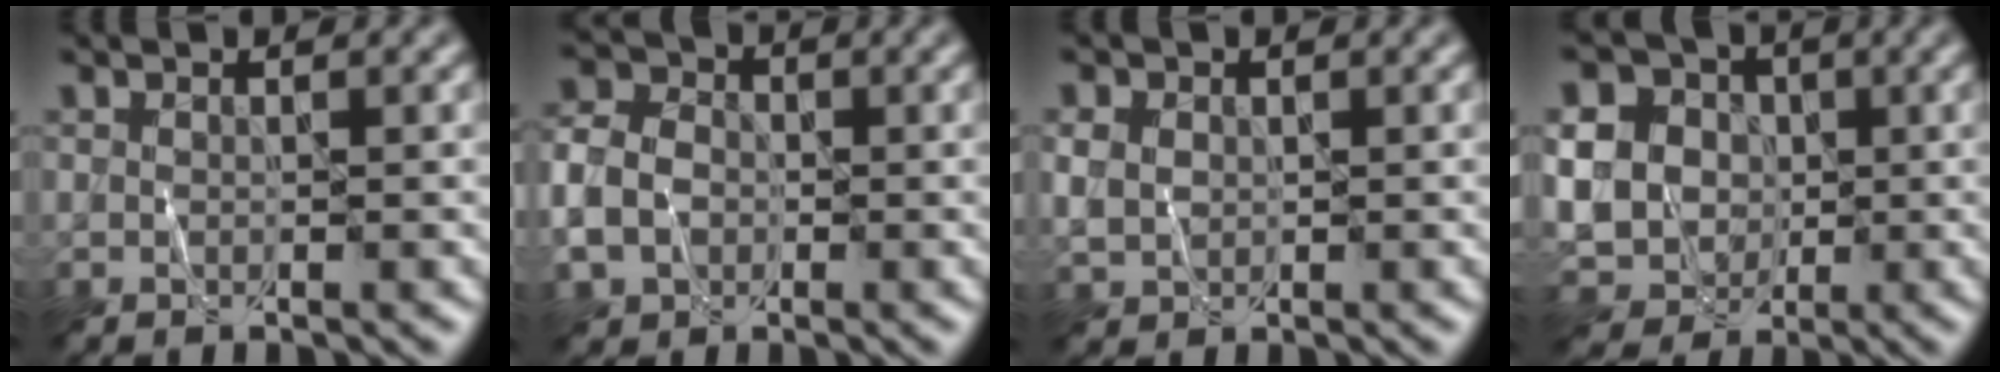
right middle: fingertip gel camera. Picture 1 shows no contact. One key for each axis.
{"total": 6.4, "fx": -1.3, "fy": 5.1, "fz": 3.5, "tx": -0.082, "ty": -0.007, "tz": -0.034}
{"total": 2.2, "fx": 0.4, "fy": 1.9, "fz": 1.1, "tx": -0.027, "ty": 0.000, "tz": 0.007}
{"total": 8.9, "fx": 0.7, "fy": 7.9, "fz": 4.0, "tx": -0.102, "ty": 0.012, "tz": -0.013}